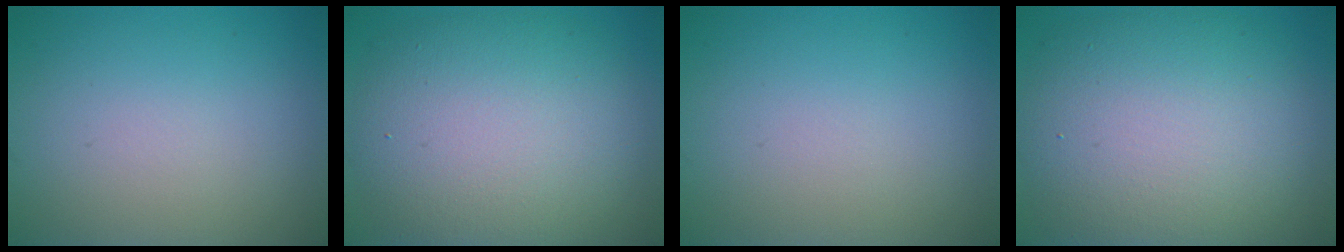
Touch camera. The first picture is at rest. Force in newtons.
{"total": 10.6, "press": 10.6, "slide": 0.5}
{"total": 0.0}
{"total": 11.3, "press": 11.3, "slide": 0.7}